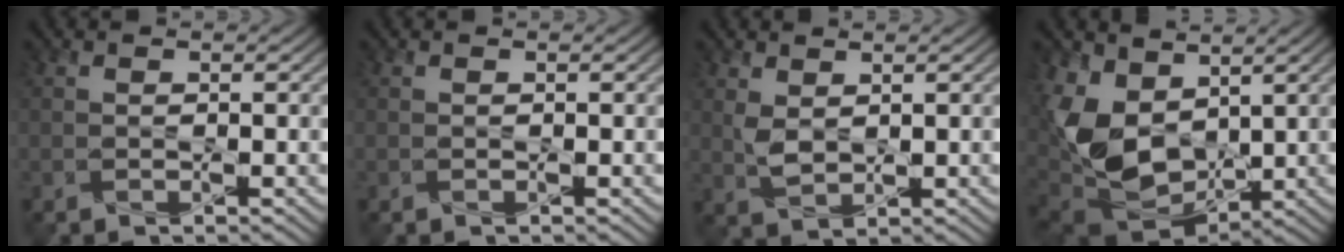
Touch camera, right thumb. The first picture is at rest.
{"total": 0.0}
{"total": 2.5, "force": [1.0, 1.4, 1.8], "torque": [-0.049, -0.004, 0.025]}
{"total": 12.2, "force": [2.6, 8.1, 8.7], "torque": [-0.238, -0.007, 0.052]}